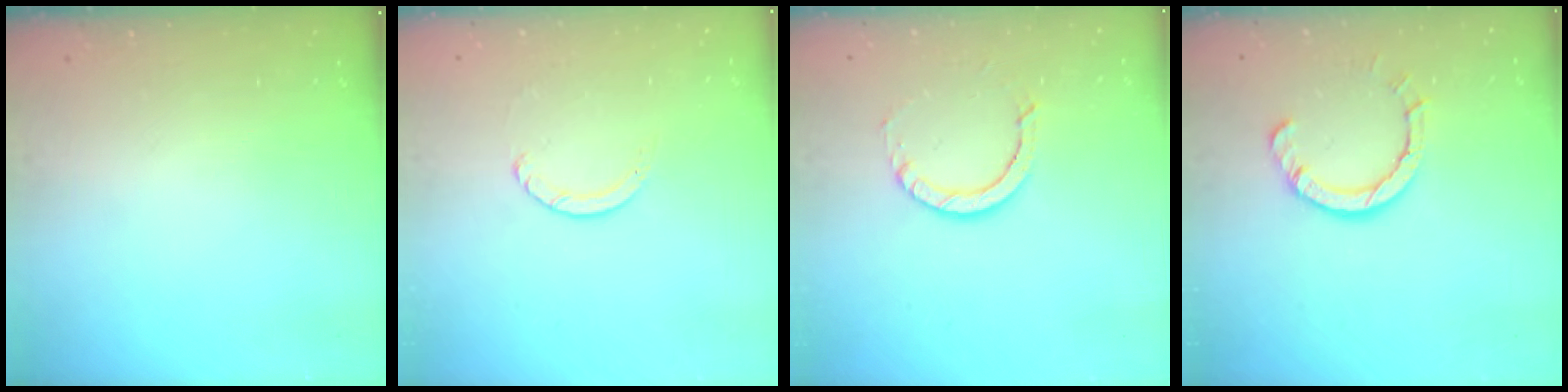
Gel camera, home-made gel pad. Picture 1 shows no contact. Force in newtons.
{"total": 1.3, "press": 1.2, "slide": 0.2}
{"total": 7.0, "press": 6.9, "slide": 0.9}
{"total": 5.5, "press": 5.5, "slide": 0.4}